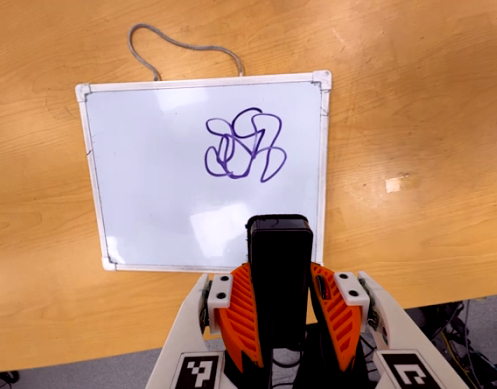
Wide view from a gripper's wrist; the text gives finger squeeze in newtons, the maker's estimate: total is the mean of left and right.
{"total": 4.6, "left": 3.3, "right": 6.0}